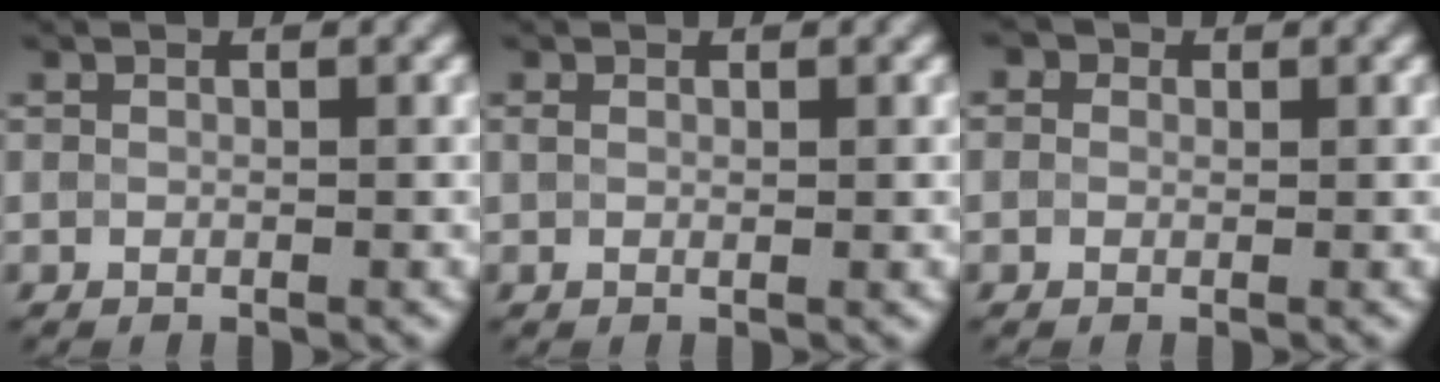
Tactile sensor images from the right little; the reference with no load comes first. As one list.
[{"total": 0.7, "force": [0.2, 0.3, 0.6], "torque": [-0.012, 0.000, 0.003]}, {"total": 1.9, "force": [0.9, 1.4, 0.9], "torque": [-0.009, 0.011, -0.015]}]